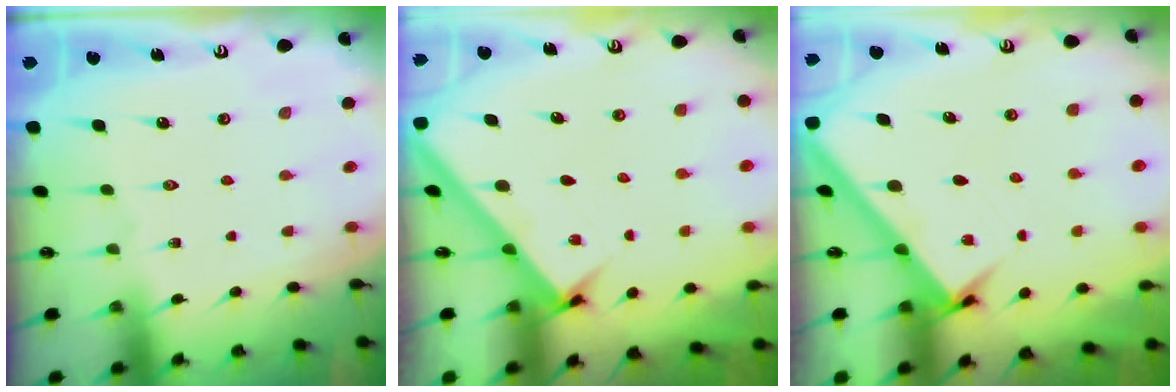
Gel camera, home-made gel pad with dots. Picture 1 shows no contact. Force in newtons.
{"total": 2.6, "press": 2.6, "slide": 0.3}
{"total": 3.1, "press": 3.1, "slide": 0.4}